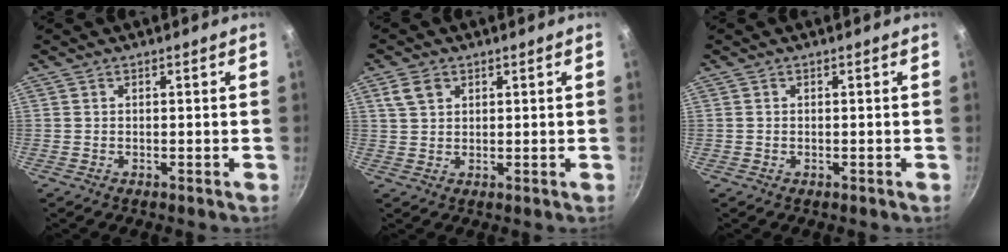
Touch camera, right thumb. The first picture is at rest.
{"total": 3.8, "force": [1.8, 2.7, 2.0], "torque": [-0.026, 0.002, 0.036]}
{"total": 0.0}